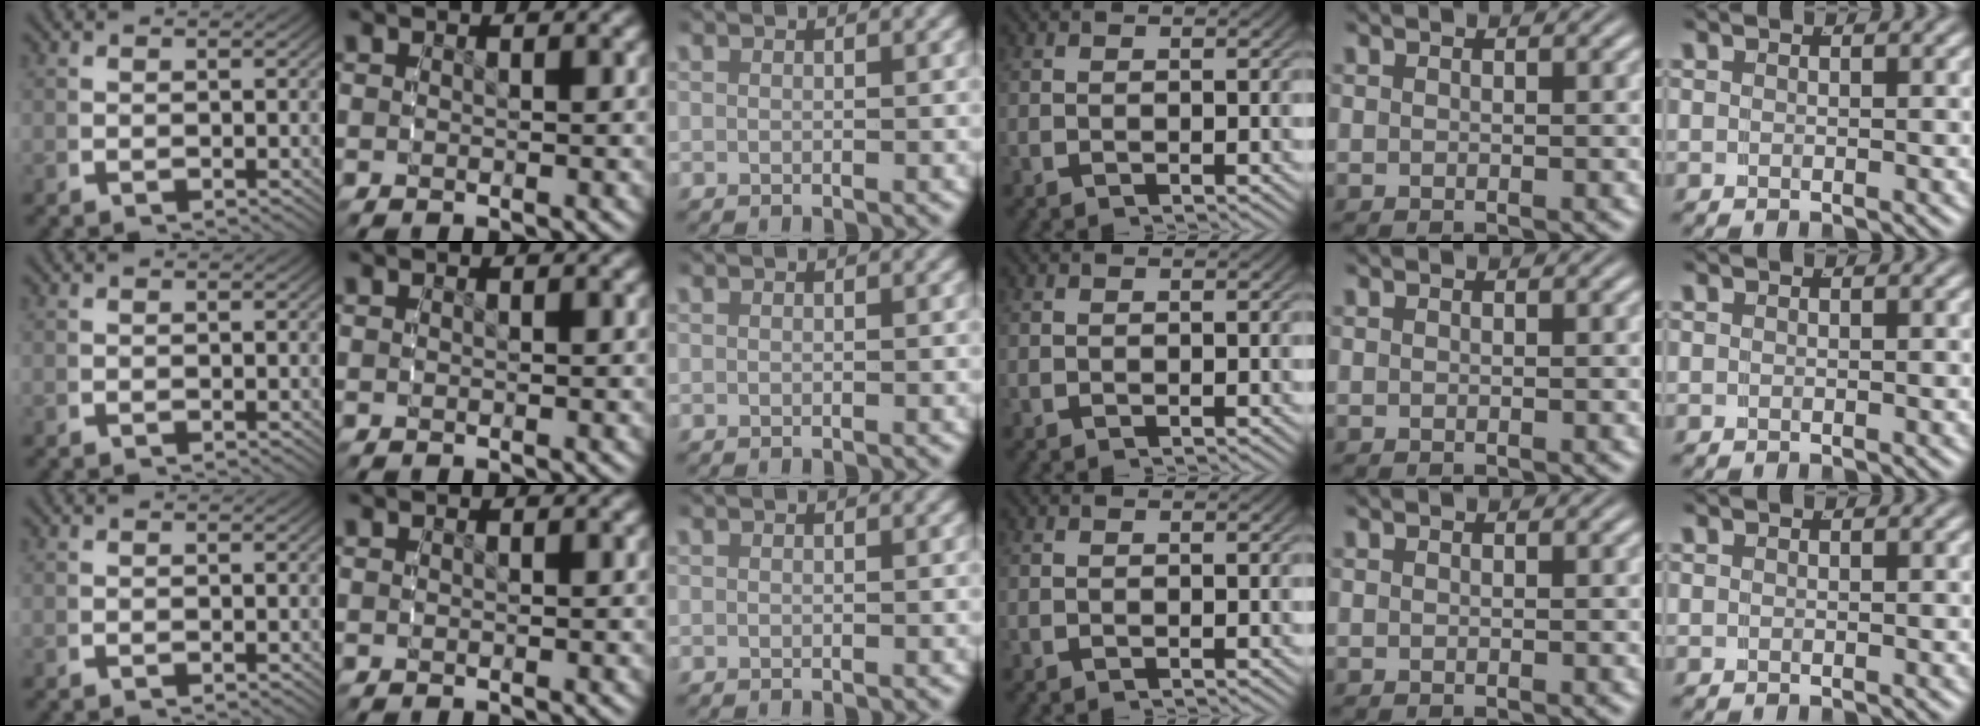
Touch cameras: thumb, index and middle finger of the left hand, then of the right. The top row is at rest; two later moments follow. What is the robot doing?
{"motion": "reach", "object": "pen bag"}